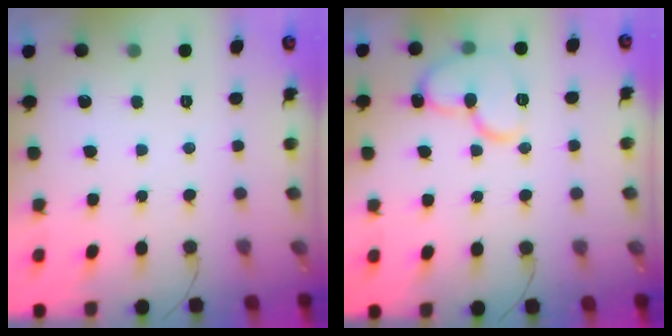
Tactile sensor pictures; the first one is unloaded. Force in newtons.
{"total": 12.7, "press": 12.6, "slide": 2.0}